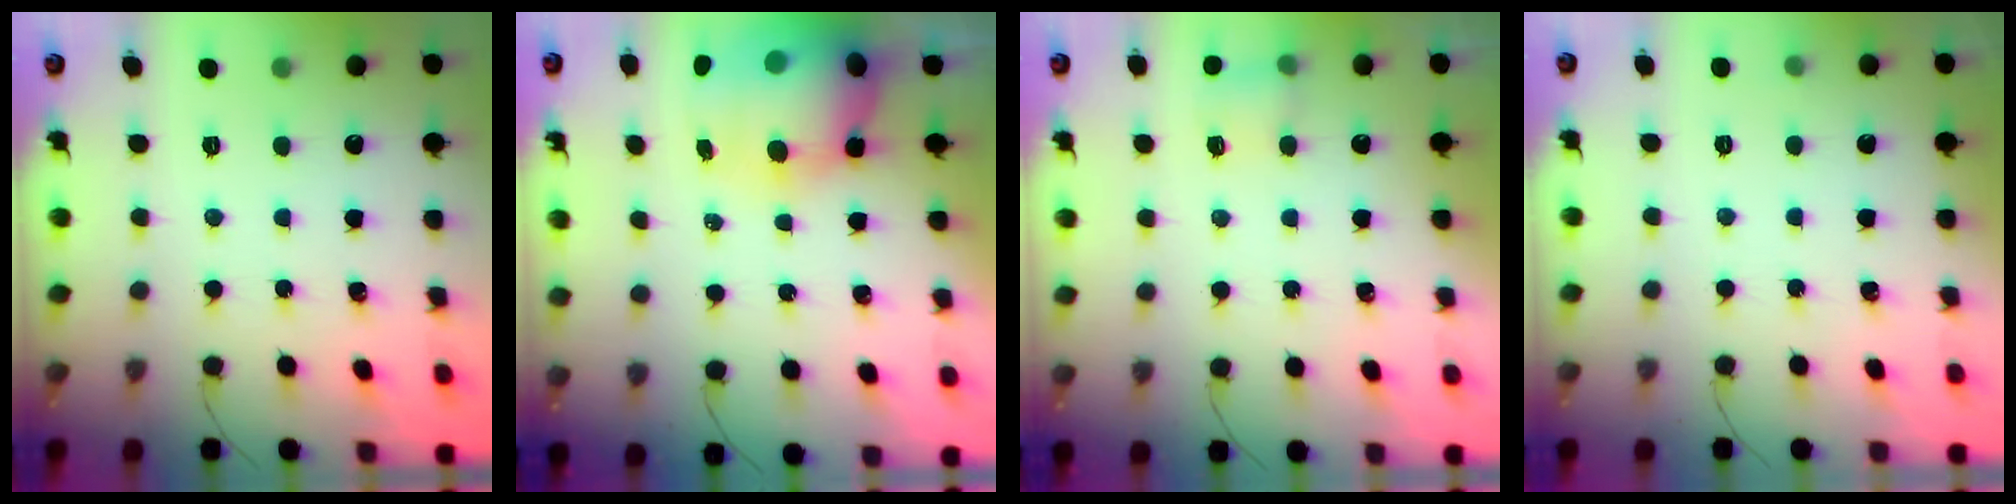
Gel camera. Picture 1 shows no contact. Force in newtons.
{"total": 17.9, "press": 15.8, "slide": 8.4}
{"total": 4.3, "press": 4.2, "slide": 1.2}
{"total": 2.4, "press": 1.6, "slide": 1.8}